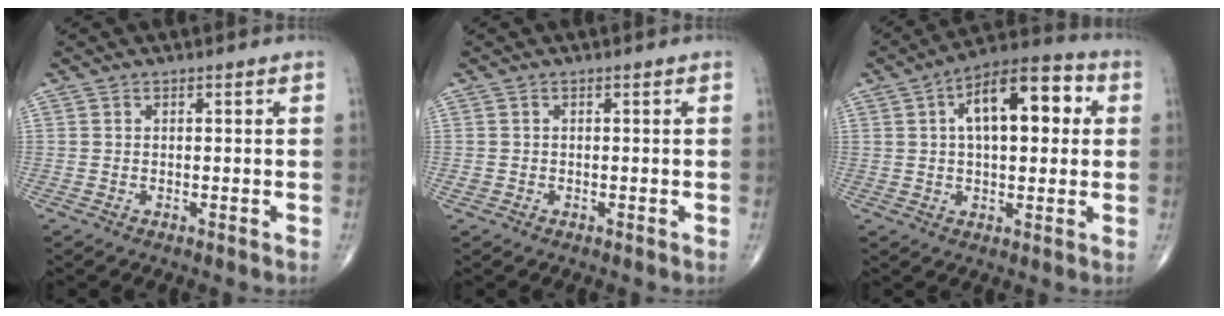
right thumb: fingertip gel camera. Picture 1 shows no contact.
{"total": 0.6, "force": [-0.2, 0.6, 0.1], "torque": [-0.003, 0.002, -0.003]}
{"total": 15.3, "force": [3.6, 7.2, 13.0], "torque": [-0.177, 0.024, 0.048]}